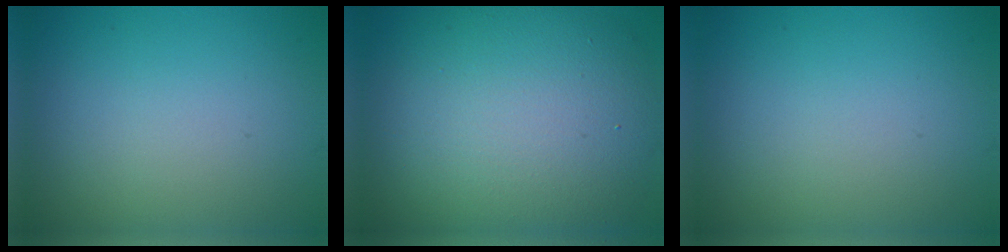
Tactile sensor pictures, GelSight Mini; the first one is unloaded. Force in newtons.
{"total": 12.8, "press": 12.7, "slide": 0.9}
{"total": 0.0}